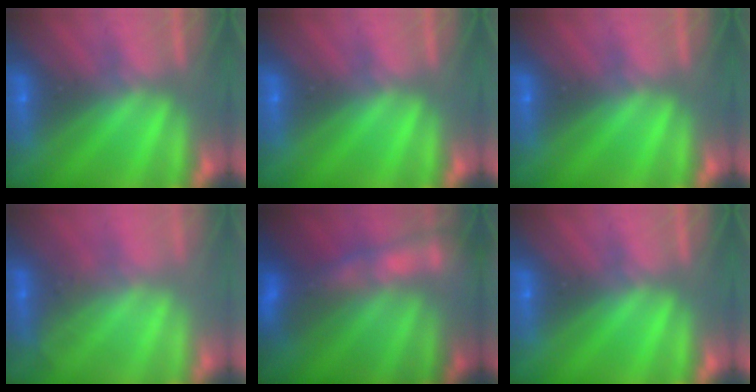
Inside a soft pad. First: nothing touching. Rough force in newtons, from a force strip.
{"total": 0.0}
{"total": 0.0}
{"total": 2.2}
{"total": 8.1}
{"total": 0.0}